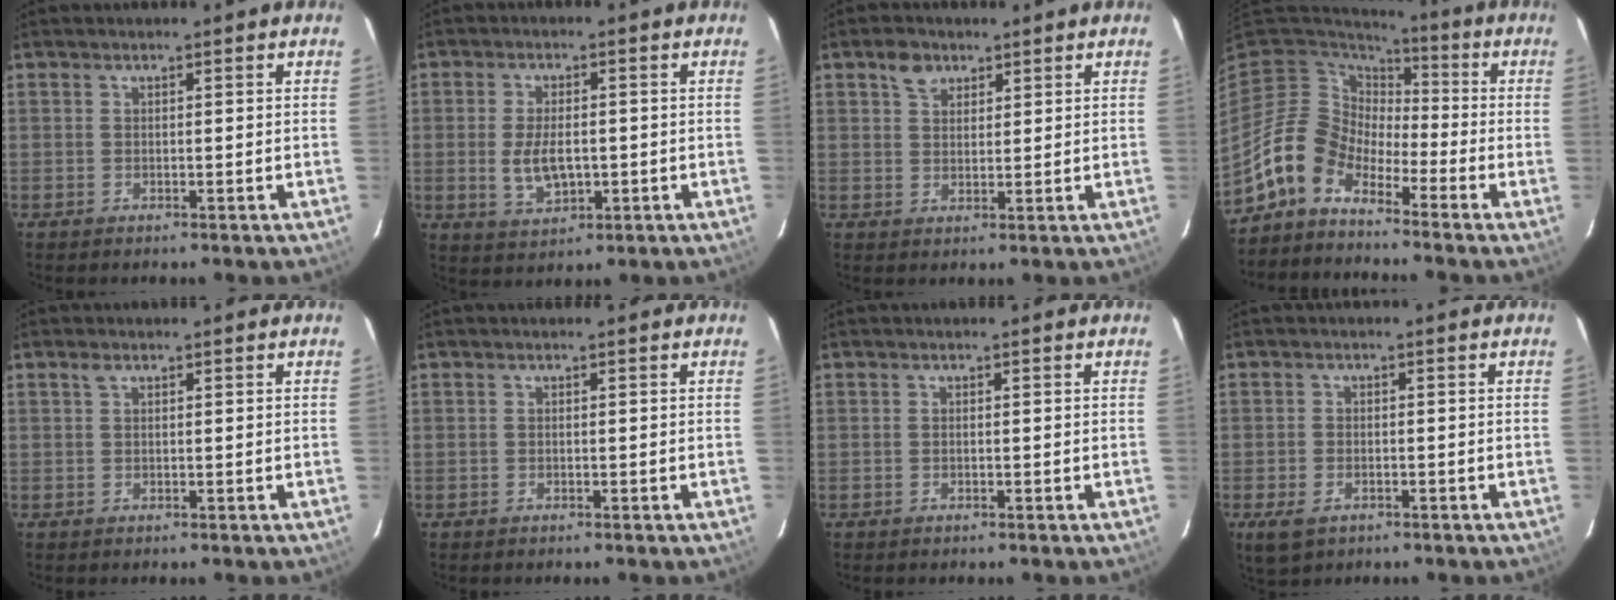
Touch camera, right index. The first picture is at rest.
{"total": 6.8, "force": [-0.8, 3.6, 5.7], "torque": [-0.117, -0.007, -0.007]}
{"total": 3.9, "force": [2.4, 2.7, 1.6], "torque": [-0.023, 0.011, 0.044]}
{"total": 9.7, "force": [-7.5, 5.5, 2.6], "torque": [-0.057, 0.021, -0.155]}
{"total": 0.9, "force": [0.6, 0.5, 0.5], "torque": [-0.010, 0.003, 0.010]}
{"total": 0.0}
{"total": 0.0}
{"total": 4.5, "force": [-2.3, 2.9, 2.6], "torque": [-0.059, -0.012, -0.040]}